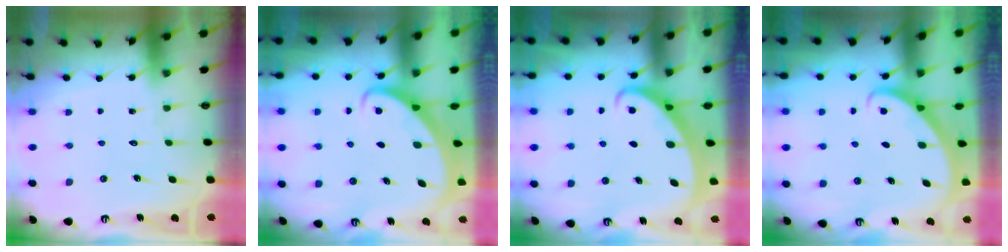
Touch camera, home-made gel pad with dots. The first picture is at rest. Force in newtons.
{"total": 2.6, "press": 2.6, "slide": 0.3}
{"total": 2.5, "press": 2.5, "slide": 0.3}
{"total": 2.8, "press": 2.8, "slide": 0.2}